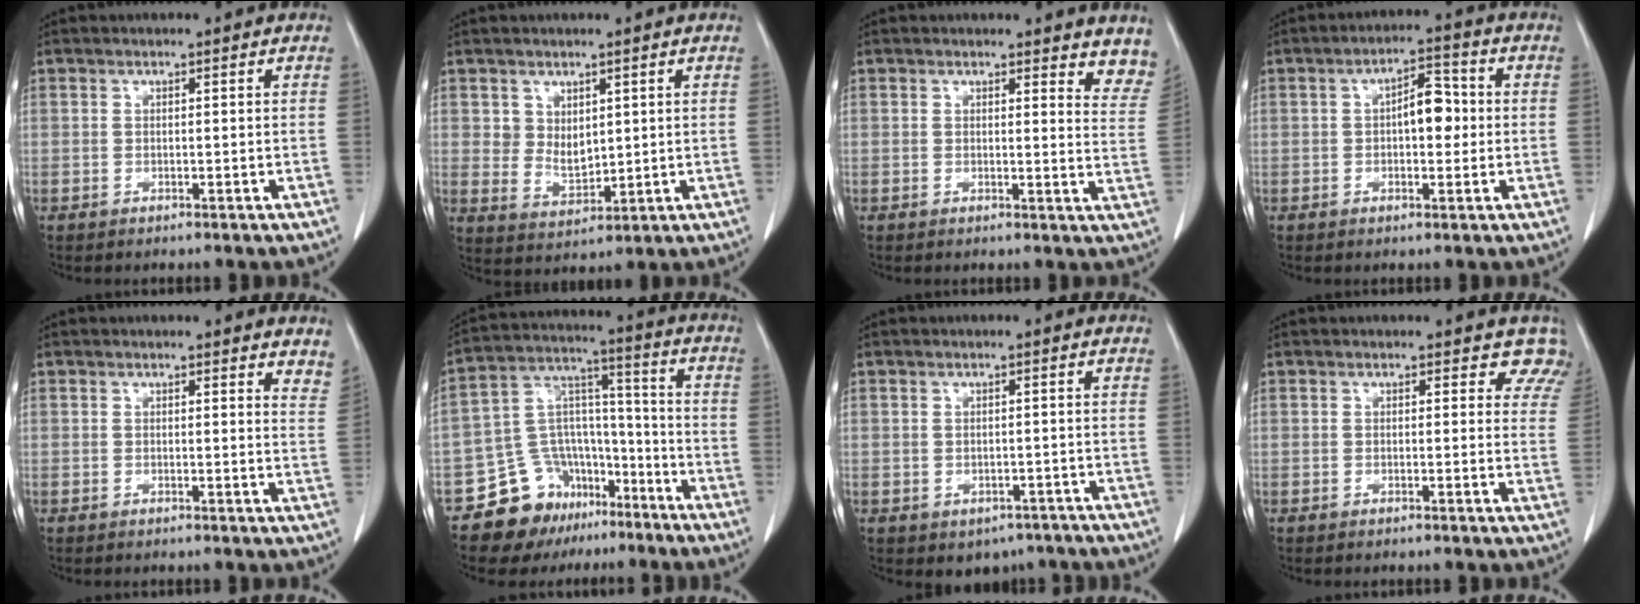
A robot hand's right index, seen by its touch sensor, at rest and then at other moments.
{"total": 4.4, "force": [1.7, 3.4, 2.3], "torque": [-0.040, -0.006, 0.042]}
{"total": 8.4, "force": [7.7, 2.4, 2.2], "torque": [0.011, -0.029, 0.054]}
{"total": 5.6, "force": [0.3, 2.4, 5.0], "torque": [-0.074, 0.019, 0.005]}
{"total": 5.3, "force": [4.9, 1.4, 1.5], "torque": [0.001, -0.018, 0.031]}
{"total": 13.5, "force": [-9.2, 9.3, 3.5], "torque": [-0.053, 0.085, -0.146]}
{"total": 4.1, "force": [-2.6, 3.0, 1.0], "torque": [-0.001, 0.006, -0.029]}
{"total": 4.4, "force": [3.8, 2.2, 0.1], "torque": [0.036, -0.011, 0.008]}